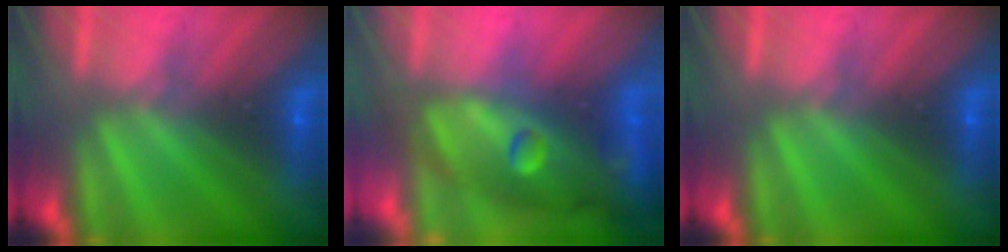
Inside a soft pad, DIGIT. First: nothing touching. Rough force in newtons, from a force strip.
{"total": 7.6}
{"total": 0.0}